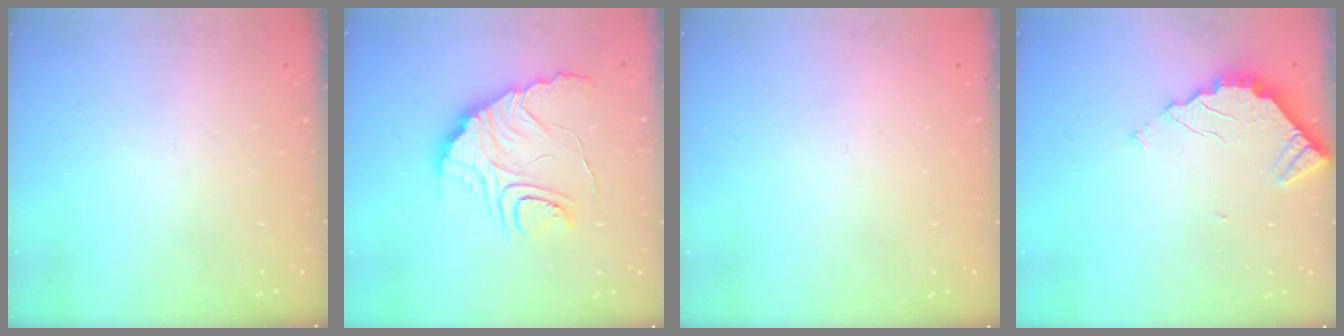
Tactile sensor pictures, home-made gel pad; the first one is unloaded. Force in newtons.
{"total": 11.9, "press": 11.9, "slide": 1.1}
{"total": 2.2, "press": 2.2, "slide": 0.1}
{"total": 3.3, "press": 3.3, "slide": 0.3}